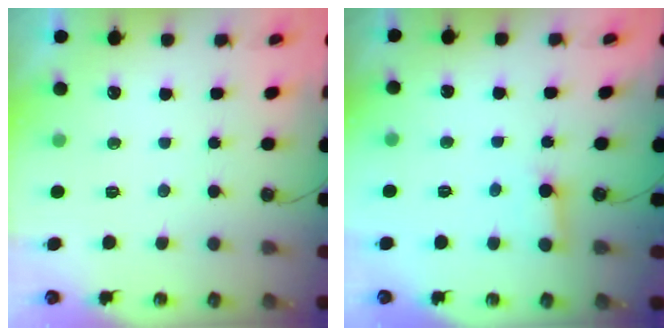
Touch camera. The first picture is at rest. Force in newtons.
{"total": 2.5, "press": 2.5, "slide": 0.2}